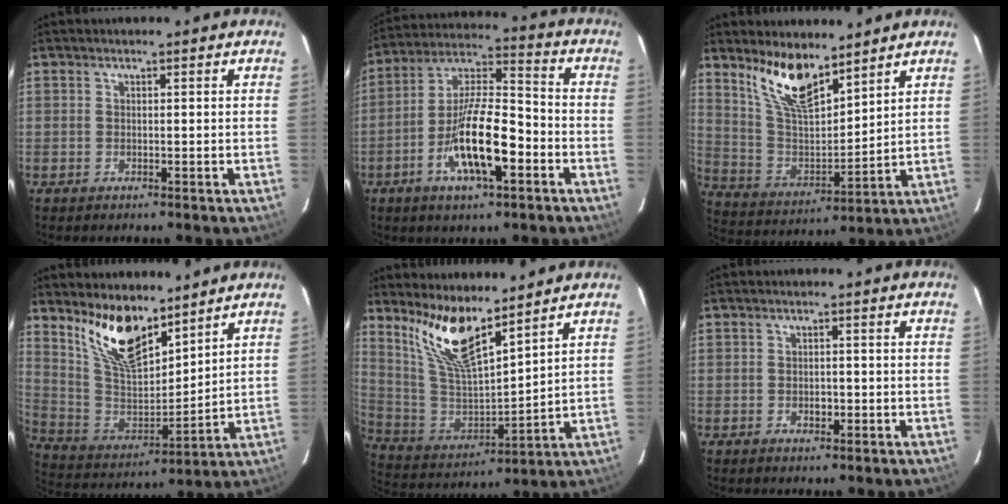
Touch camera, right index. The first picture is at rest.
{"total": 15.2, "force": [-5.9, 4.5, 13.2], "torque": [-0.254, -0.001, -0.108]}
{"total": 12.9, "force": [9.4, 4.3, 7.7], "torque": [-0.152, 0.000, 0.192]}
{"total": 14.9, "force": [10.5, 5.7, 8.9], "torque": [-0.176, -0.003, 0.215]}
{"total": 13.7, "force": [10.0, 3.2, 8.8], "torque": [-0.171, -0.009, 0.206]}
{"total": 1.9, "force": [-0.6, 1.4, 1.1], "torque": [-0.018, 0.001, -0.008]}